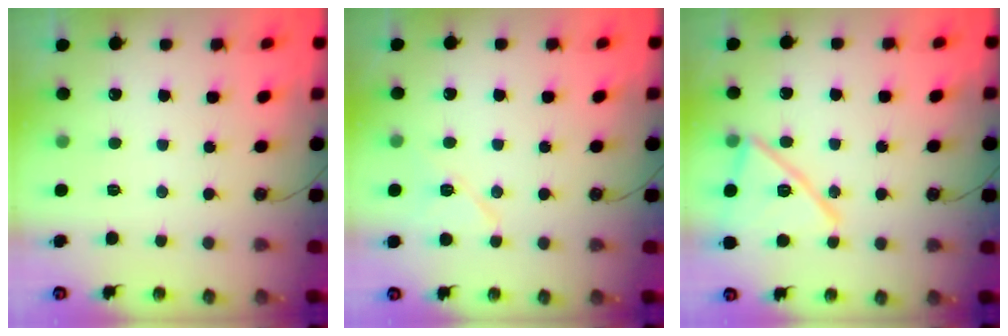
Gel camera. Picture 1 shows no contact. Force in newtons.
{"total": 7.9, "press": 7.9, "slide": 1.0}
{"total": 16.5, "press": 16.5, "slide": 1.2}